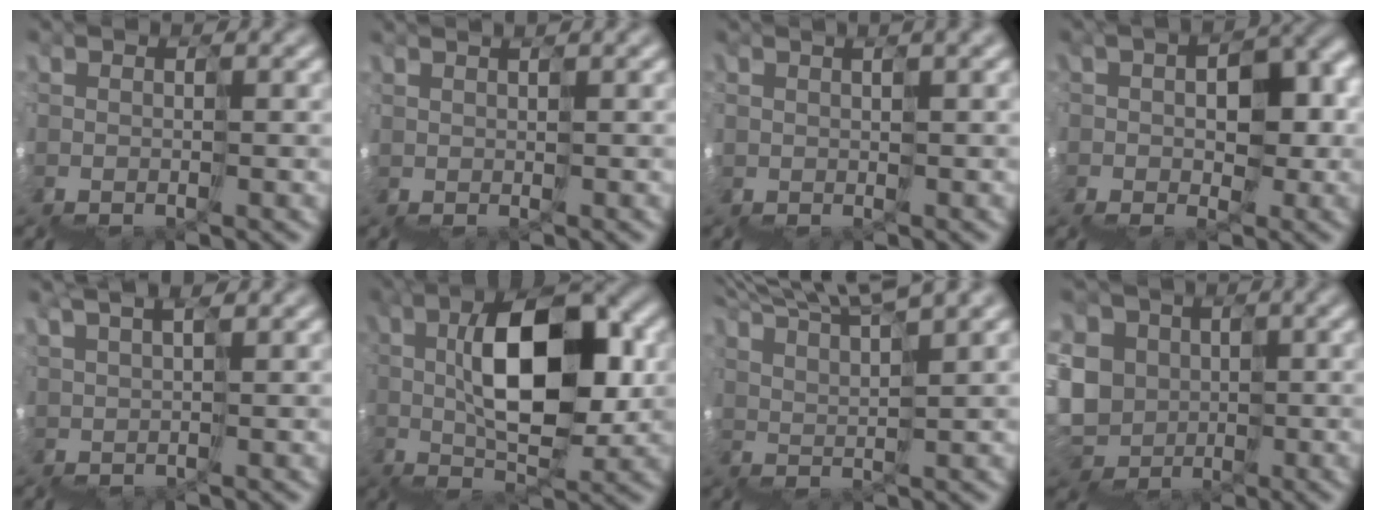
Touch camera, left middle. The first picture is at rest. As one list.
[{"total": 1.8, "force": [1.7, -0.3, -0.3], "torque": [0.024, 0.029, 0.035]}, {"total": 2.0, "force": [2.0, 0.0, 0.6], "torque": [0.012, 0.025, 0.038]}, {"total": 7.3, "force": [0.3, 4.9, 5.3], "torque": [-0.063, 0.015, 0.012]}, {"total": 4.2, "force": [4.0, -0.9, -1.1], "torque": [0.017, 0.031, 0.065]}, {"total": 5.7, "force": [2.6, 2.0, 4.7], "torque": [-0.058, 0.047, 0.032]}, {"total": 9.0, "force": [8.7, -0.5, 2.1], "torque": [-0.039, 0.055, 0.131]}, {"total": 4.8, "force": [1.0, 4.6, -0.9], "torque": [-0.004, 0.020, -0.009]}]